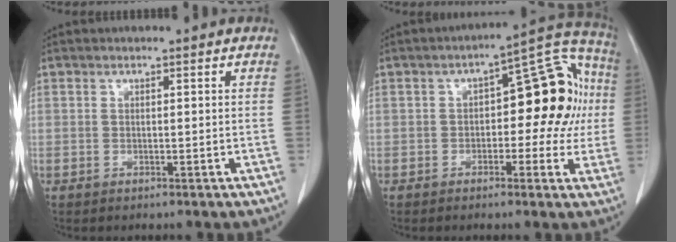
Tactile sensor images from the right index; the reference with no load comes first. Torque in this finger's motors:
{"motor_torque": [0.94, -0.06, 0.21, 0.08]}